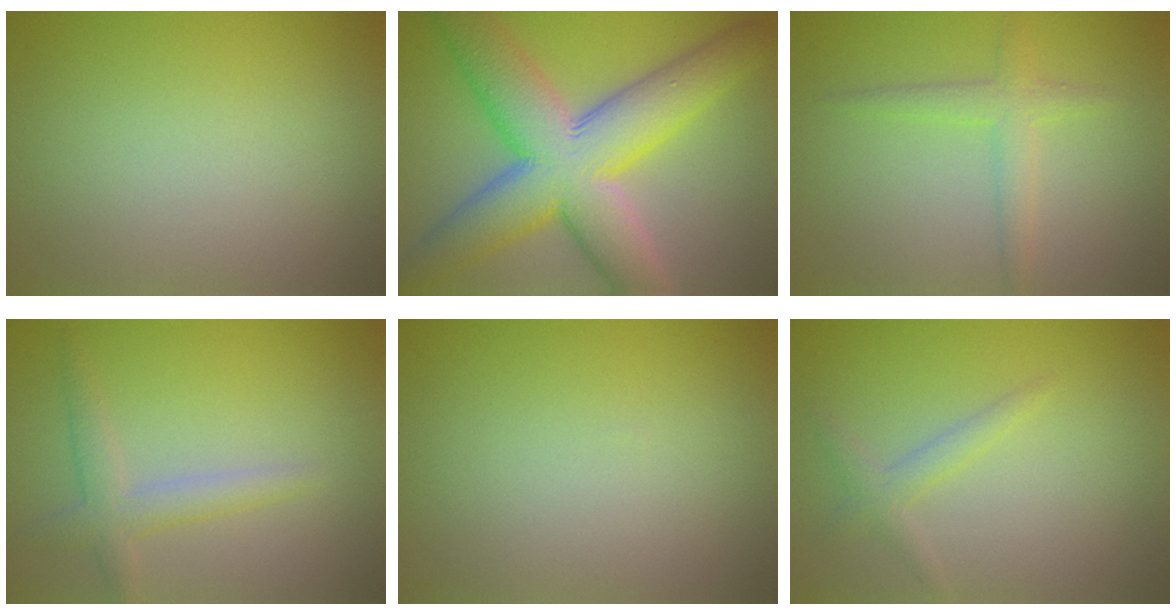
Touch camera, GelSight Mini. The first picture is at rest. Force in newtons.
{"total": 12.3, "press": 12.3, "slide": 0.6}
{"total": 2.2, "press": 2.2, "slide": 0.0}
{"total": 2.7, "press": 2.7, "slide": 0.1}
{"total": 0.0}
{"total": 1.7, "press": 1.7, "slide": 0.0}